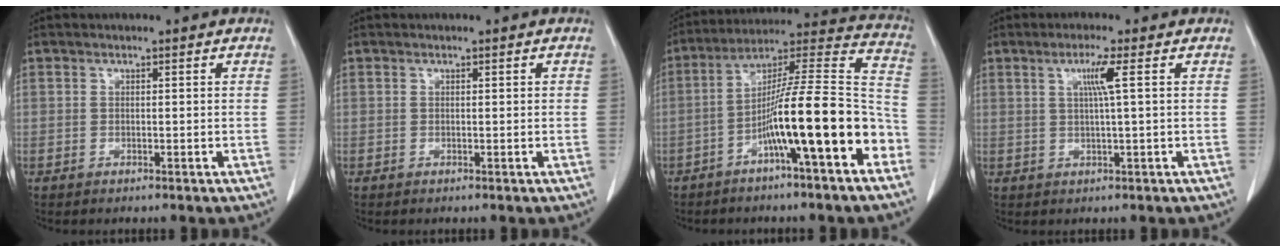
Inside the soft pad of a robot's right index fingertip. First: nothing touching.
{"total": 0.0}
{"total": 17.7, "force": [-7.1, 1.0, 16.2], "torque": [-0.252, 0.019, -0.118]}
{"total": 3.6, "force": [1.1, -0.7, 3.4], "torque": [-0.067, 0.000, 0.020]}